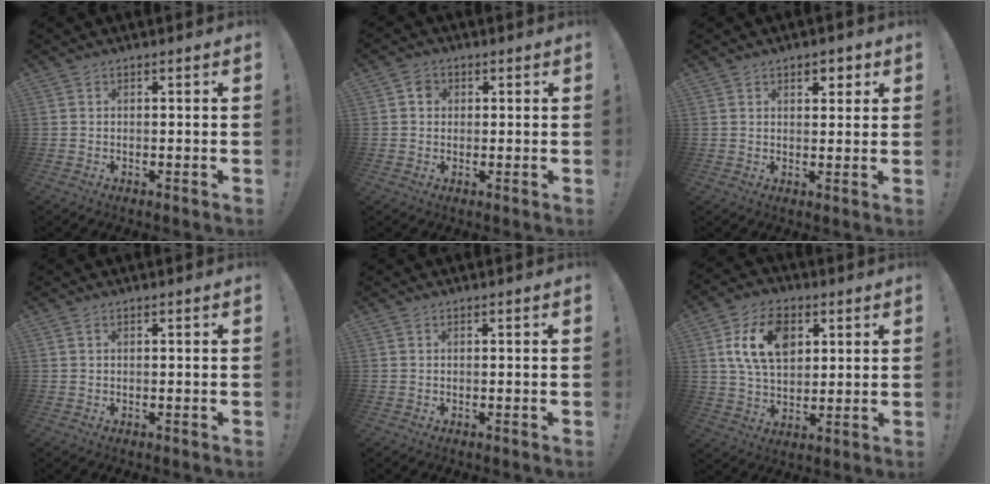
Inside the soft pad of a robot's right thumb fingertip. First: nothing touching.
{"total": 3.1, "force": [0.5, 2.7, 1.3], "torque": [-0.012, 0.003, 0.006]}
{"total": 3.3, "force": [1.9, 2.2, 1.6], "torque": [-0.009, -0.008, 0.028]}
{"total": 0.0}
{"total": 0.0}
{"total": 15.0, "force": [5.3, 10.1, 9.9], "torque": [-0.170, 0.000, 0.100]}